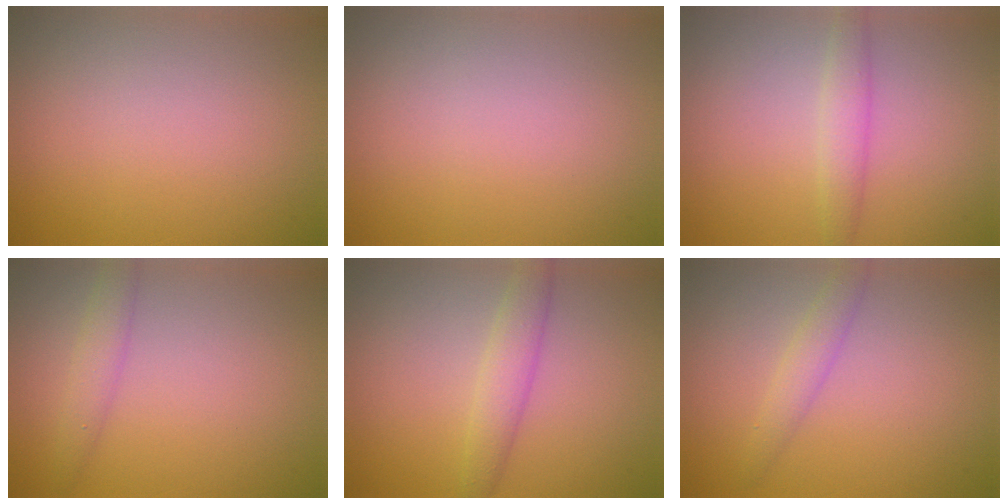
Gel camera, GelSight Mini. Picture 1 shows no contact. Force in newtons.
{"total": 0.0}
{"total": 2.2, "press": 2.2, "slide": 0.1}
{"total": 1.9, "press": 1.9, "slide": 0.1}
{"total": 2.6, "press": 2.6, "slide": 0.0}
{"total": 1.8, "press": 1.8, "slide": 0.0}